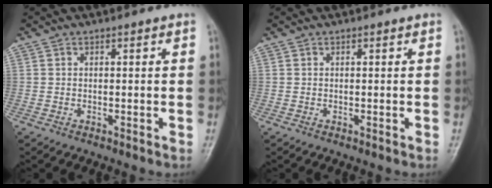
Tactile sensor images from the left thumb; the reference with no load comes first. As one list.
[{"total": 0.0}]